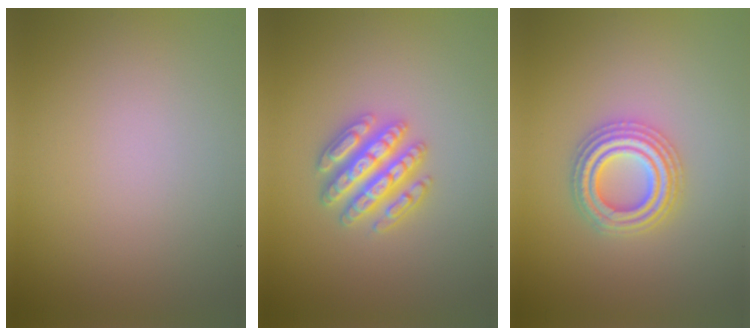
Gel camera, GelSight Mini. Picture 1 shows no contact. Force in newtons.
{"total": 4.6, "press": 4.6, "slide": 0.8}
{"total": 4.3, "press": 4.3, "slide": 0.7}